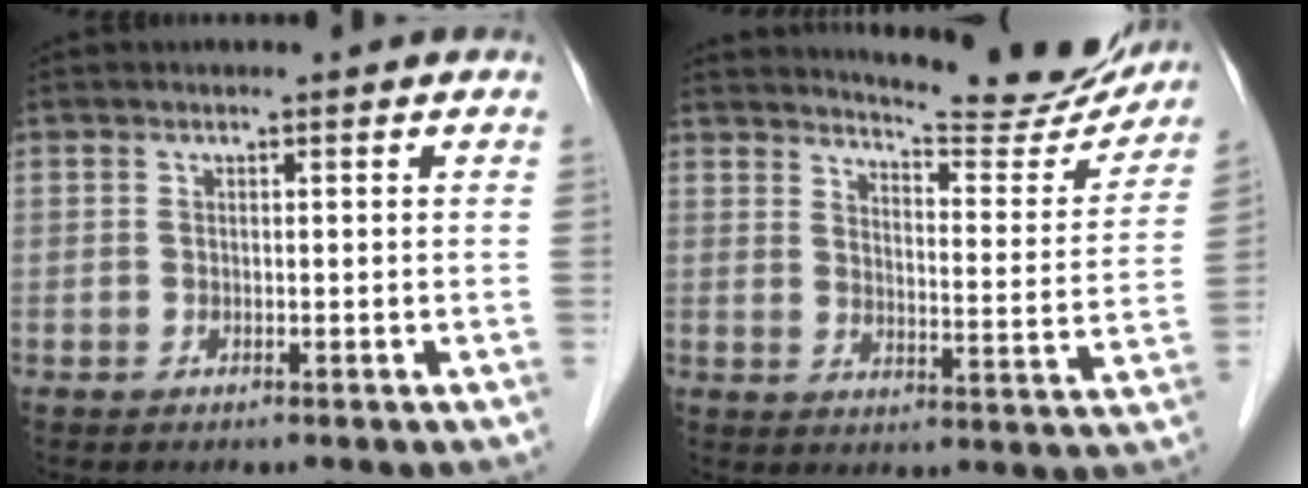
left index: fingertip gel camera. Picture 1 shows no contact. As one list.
[{"total": 17.3, "force": [16.4, 1.9, 4.9], "torque": [-0.064, -0.063, 0.198]}]